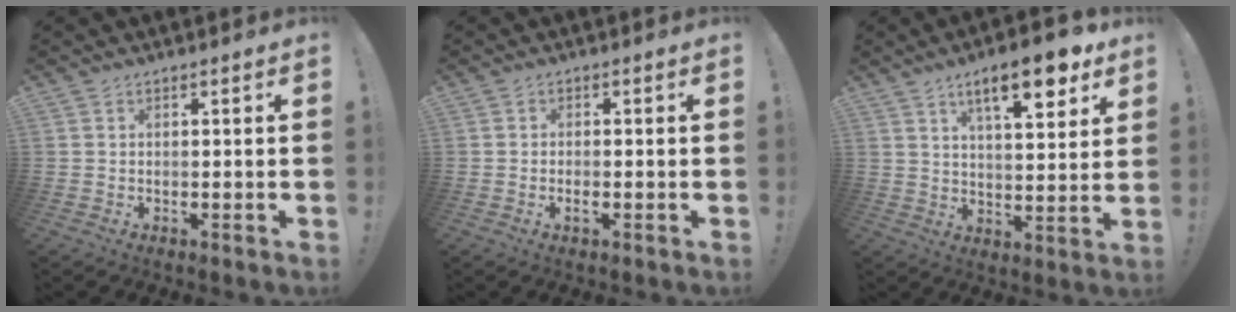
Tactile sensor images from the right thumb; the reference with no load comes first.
{"total": 1.4, "force": [-0.9, 0.3, 1.0], "torque": [-0.022, 0.002, -0.013]}
{"total": 14.0, "force": [7.9, 4.1, 10.8], "torque": [-0.156, -0.033, 0.123]}